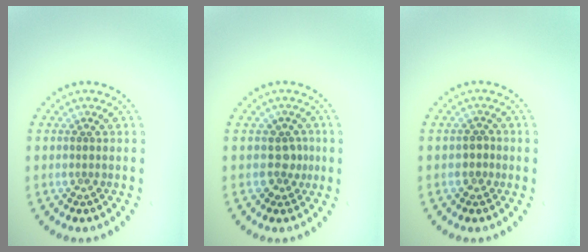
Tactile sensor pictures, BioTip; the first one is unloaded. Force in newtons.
{"total": 1.8, "press": 1.4, "slide": 1.2}
{"total": 0.7, "press": 0.5, "slide": 0.5}